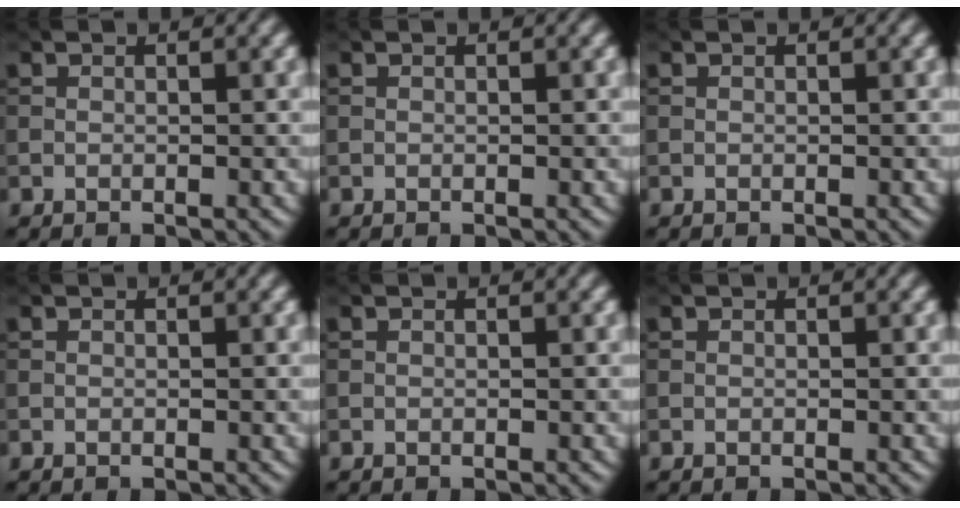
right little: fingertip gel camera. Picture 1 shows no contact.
{"total": 0.0}
{"total": 0.0}
{"total": 0.0}
{"total": 0.0}
{"total": 0.0}